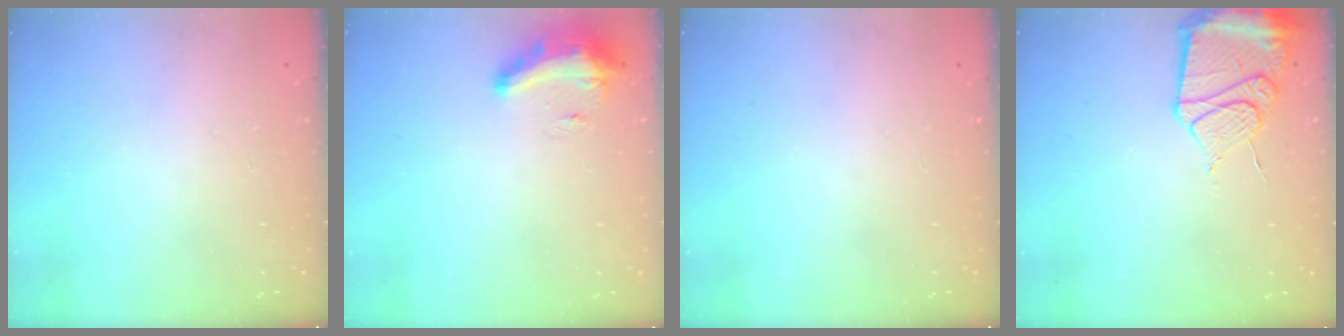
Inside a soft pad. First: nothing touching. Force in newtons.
{"total": 8.9, "press": 8.9, "slide": 0.6}
{"total": 0.0}
{"total": 13.0, "press": 13.0, "slide": 1.5}